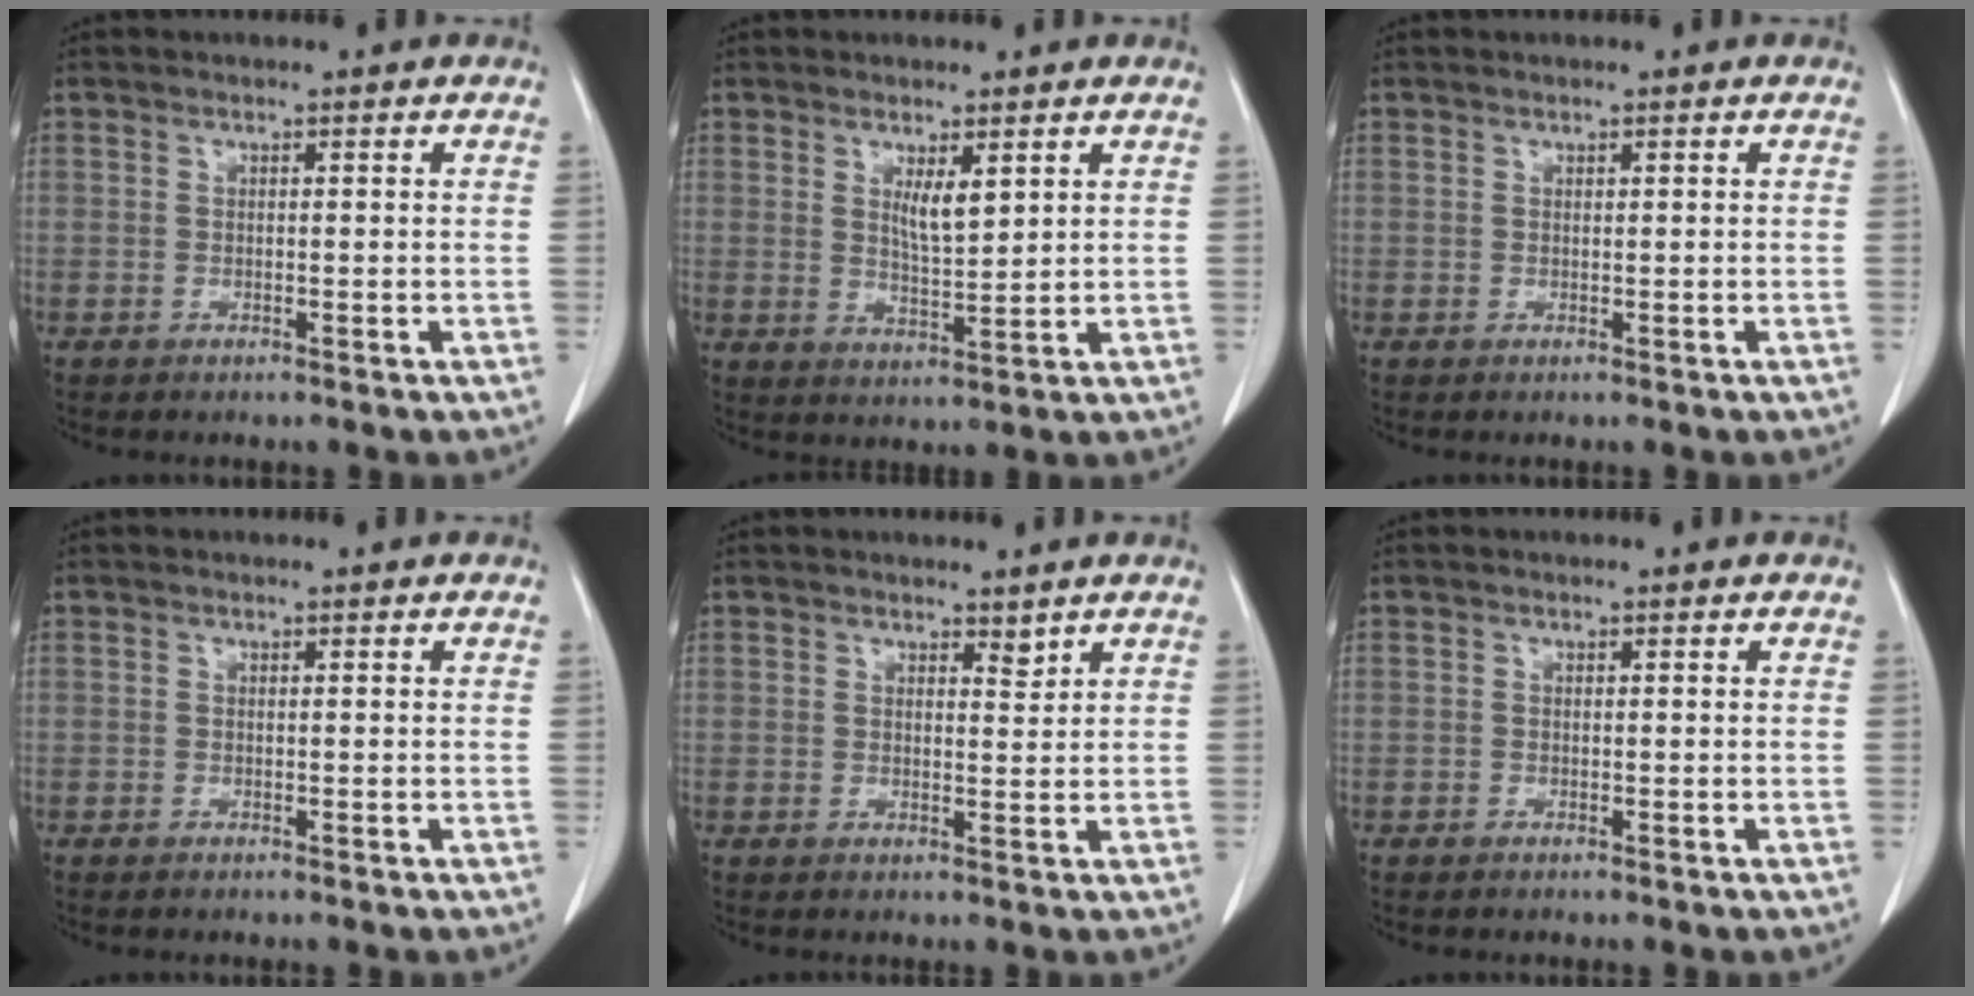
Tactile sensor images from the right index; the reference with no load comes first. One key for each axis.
{"total": 4.2, "fx": 1.8, "fy": 1.0, "fz": 3.6, "tx": -0.066, "ty": -0.008, "tz": 0.037}
{"total": 0.0}
{"total": 0.0}
{"total": 1.3, "fx": 1.1, "fy": 0.5, "fz": 0.6, "tx": -0.007, "ty": -0.007, "tz": 0.016}
{"total": 0.0}